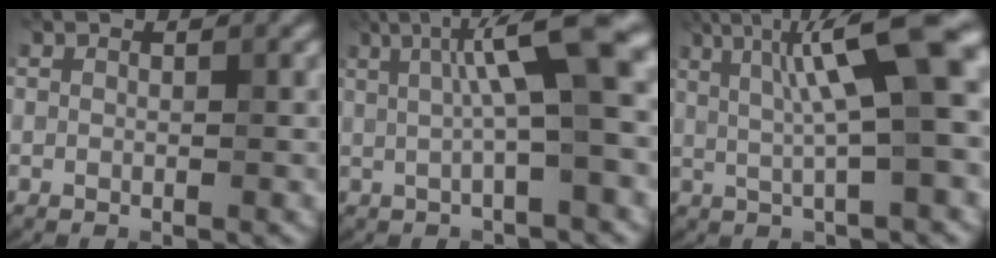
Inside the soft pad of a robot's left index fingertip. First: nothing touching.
{"total": 8.5, "force": [2.0, 1.5, 8.1], "torque": [-0.110, 0.018, 0.025]}
{"total": 10.1, "force": [2.7, 1.7, 9.5], "torque": [-0.143, 0.017, 0.042]}